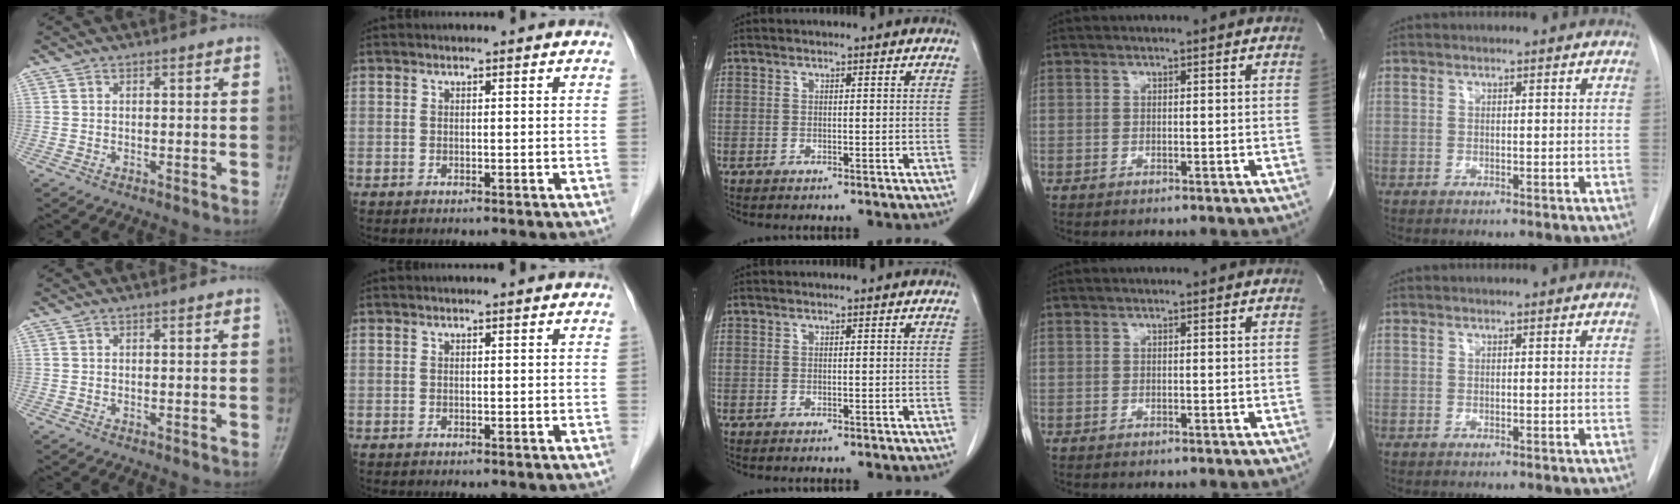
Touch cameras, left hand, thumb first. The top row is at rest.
{}